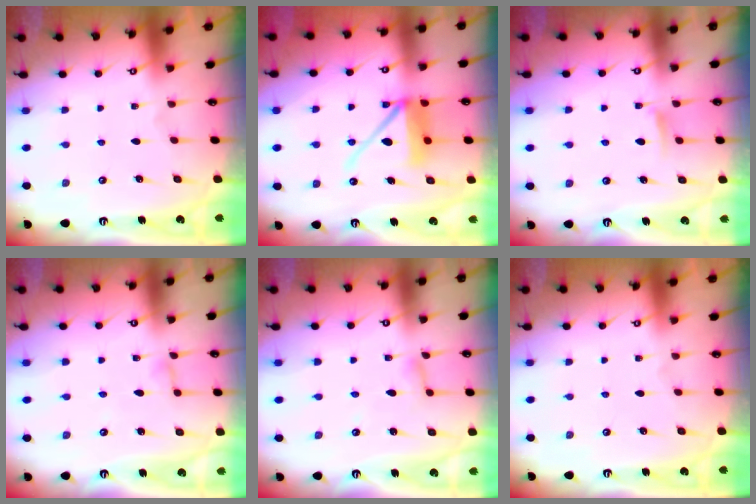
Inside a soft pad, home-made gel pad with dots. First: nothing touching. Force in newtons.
{"total": 11.4, "press": 11.3, "slide": 1.5}
{"total": 4.7, "press": 4.7, "slide": 0.7}
{"total": 2.9, "press": 2.9, "slide": 0.2}
{"total": 3.0, "press": 3.0, "slide": 0.3}
{"total": 0.0}